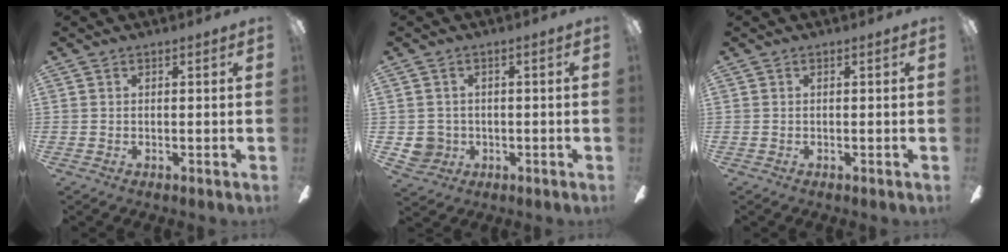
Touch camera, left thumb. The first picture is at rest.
{"total": 4.1, "force": [-0.2, 4.0, 0.6], "torque": [-0.018, 0.006, -0.003]}
{"total": 0.0}